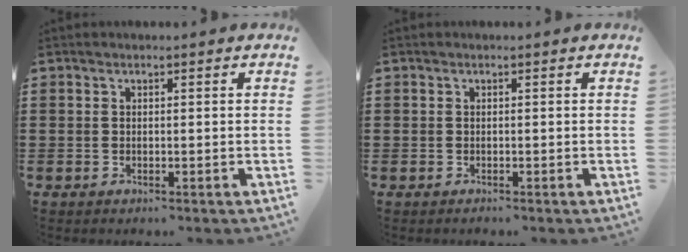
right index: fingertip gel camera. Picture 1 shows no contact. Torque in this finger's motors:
{"motor_torque": [1.12, 0.82, -1.05, -0.21]}